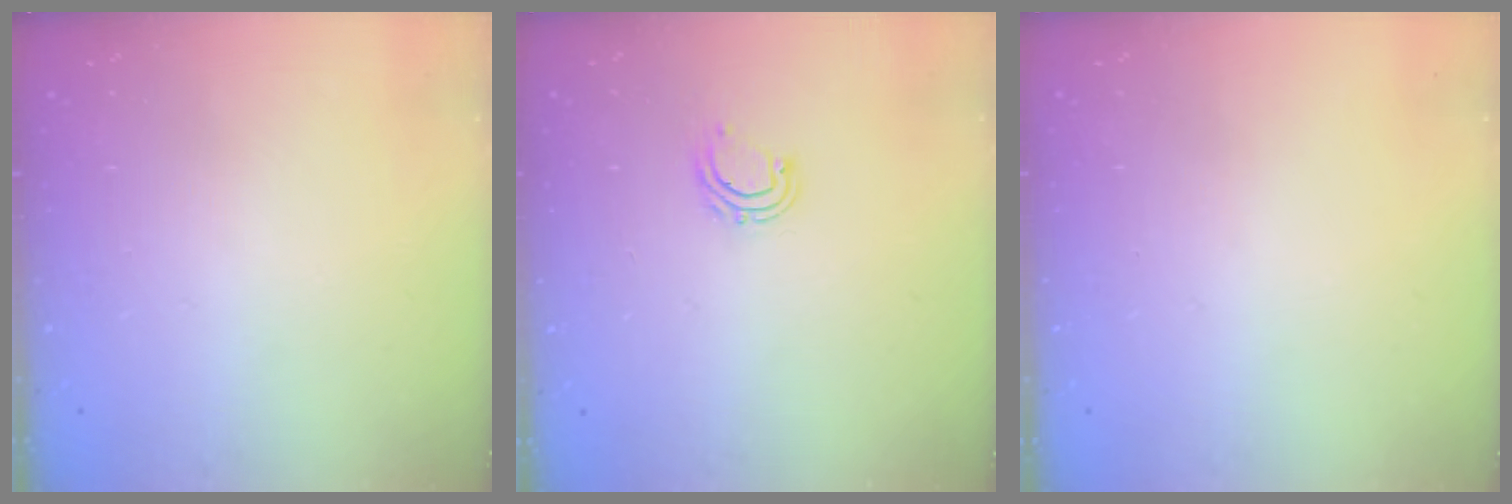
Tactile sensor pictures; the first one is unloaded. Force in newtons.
{"total": 5.8, "press": 5.7, "slide": 1.1}
{"total": 0.0}